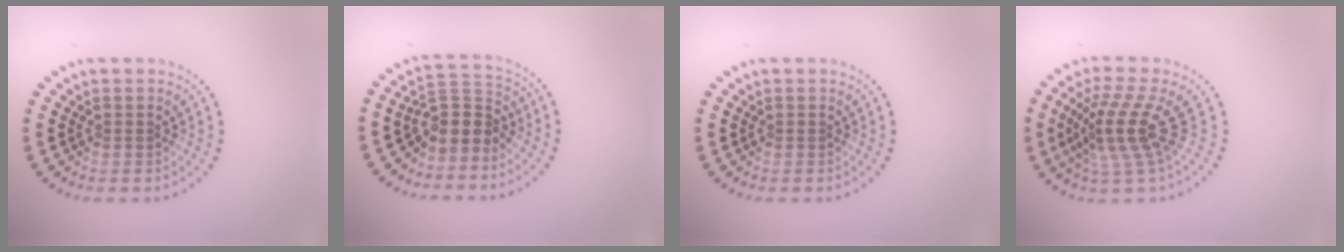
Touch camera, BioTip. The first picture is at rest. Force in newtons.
{"total": 3.5, "press": 2.6, "slide": 2.3}
{"total": 0.0}
{"total": 4.3, "press": 2.9, "slide": 3.2}